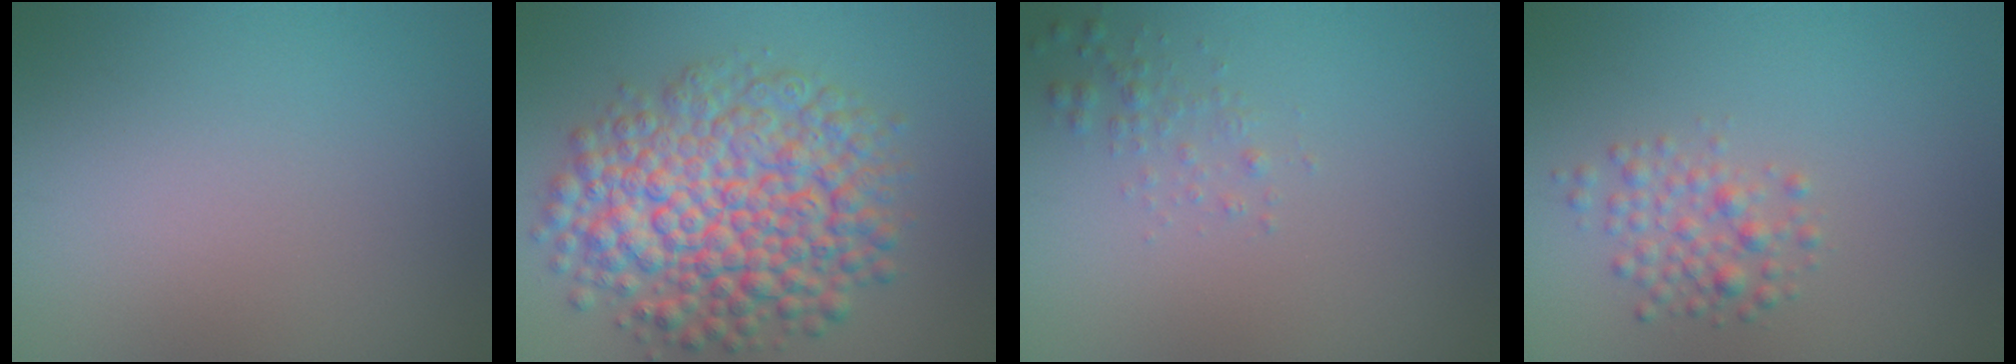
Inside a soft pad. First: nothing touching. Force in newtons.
{"total": 9.5, "press": 9.5, "slide": 0.3}
{"total": 1.1, "press": 1.1, "slide": 0.1}
{"total": 2.2, "press": 2.2, "slide": 0.1}